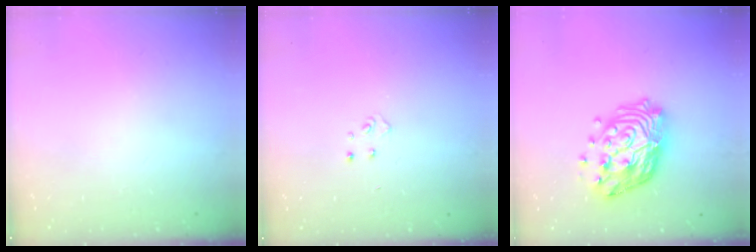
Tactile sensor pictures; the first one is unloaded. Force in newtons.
{"total": 3.3, "press": 3.3, "slide": 0.4}
{"total": 16.7, "press": 16.6, "slide": 1.7}